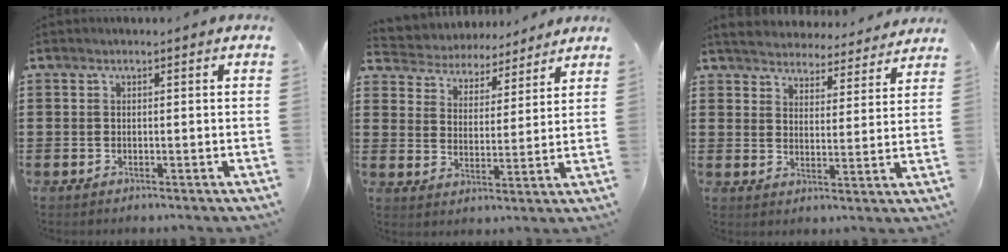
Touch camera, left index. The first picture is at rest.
{"total": 4.4, "force": [4.3, 0.7, -0.4], "torque": [-0.021, -0.030, 0.072]}
{"total": 4.4, "force": [4.4, 0.2, -0.3], "torque": [-0.021, -0.033, 0.074]}